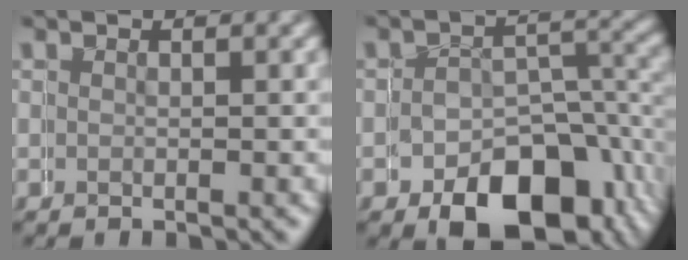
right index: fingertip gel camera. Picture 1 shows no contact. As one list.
[{"total": 7.8, "force": [-3.9, 5.2, 4.3], "torque": [-0.051, -0.016, -0.055]}]